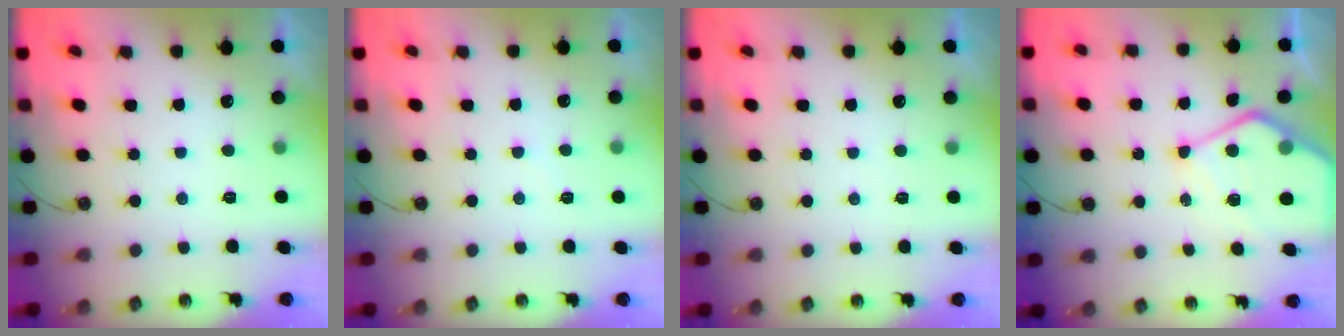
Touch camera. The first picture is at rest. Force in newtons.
{"total": 2.0, "press": 2.0, "slide": 0.3}
{"total": 3.0, "press": 3.0, "slide": 0.3}
{"total": 13.5, "press": 13.5, "slide": 1.3}